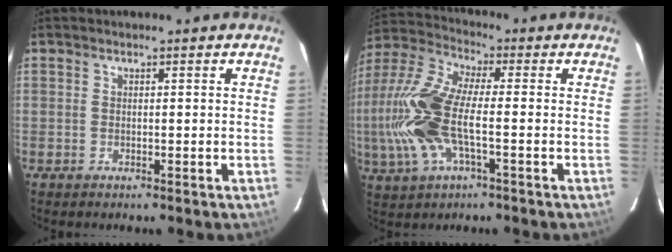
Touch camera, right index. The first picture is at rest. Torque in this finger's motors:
{"motor_torque": [1.37, -0.76, 1.06, 0.21]}